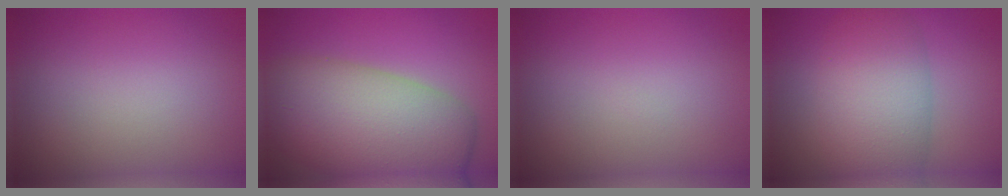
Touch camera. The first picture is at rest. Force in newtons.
{"total": 11.8, "press": 11.8, "slide": 0.5}
{"total": 0.0}
{"total": 7.8, "press": 7.8, "slide": 0.3}